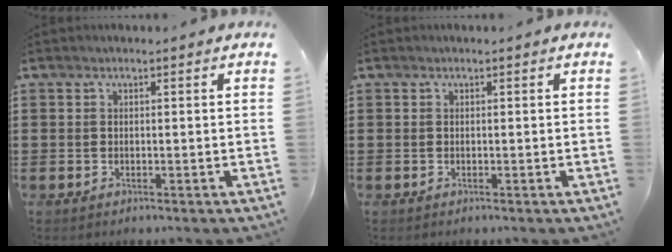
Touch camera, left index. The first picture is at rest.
{"total": 0.0}